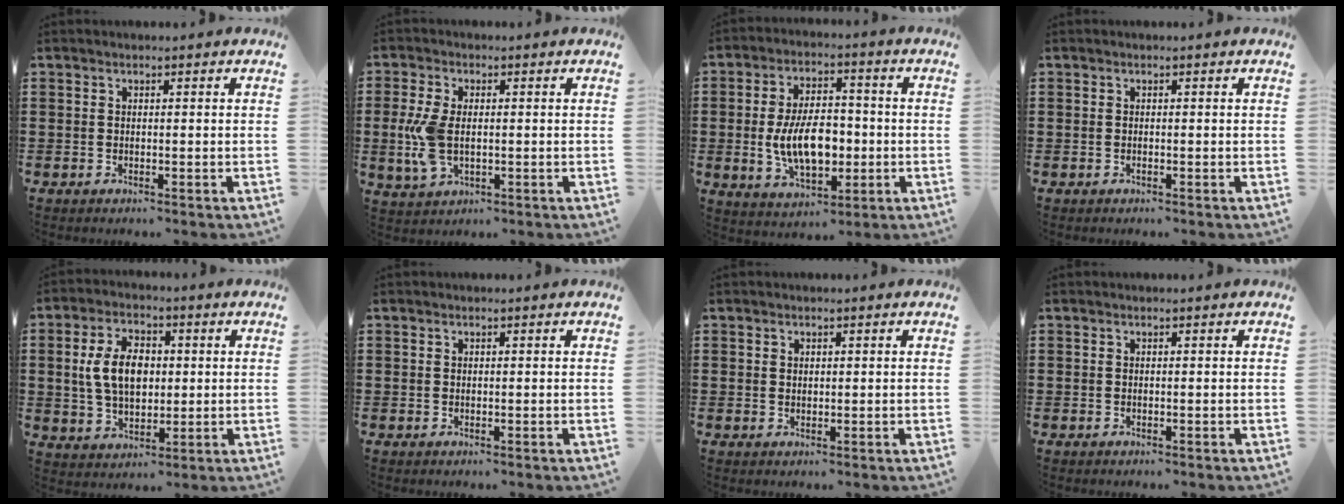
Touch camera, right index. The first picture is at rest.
{"total": 6.7, "force": [-0.2, 3.7, 5.6], "torque": [-0.138, -0.002, -0.009]}
{"total": 10.3, "force": [-1.3, 5.9, 8.4], "torque": [-0.149, -0.001, -0.029]}
{"total": 0.0}
{"total": 8.2, "force": [0.9, 5.1, 6.4], "torque": [-0.144, 0.010, 0.008]}
{"total": 0.0}
{"total": 0.8, "force": [0.6, 0.5, 0.2], "torque": [-0.006, 0.002, 0.013]}
{"total": 0.0}